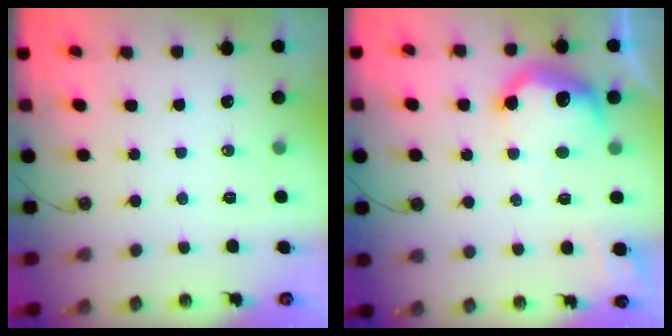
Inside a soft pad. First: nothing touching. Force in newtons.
{"total": 14.6, "press": 14.5, "slide": 1.3}